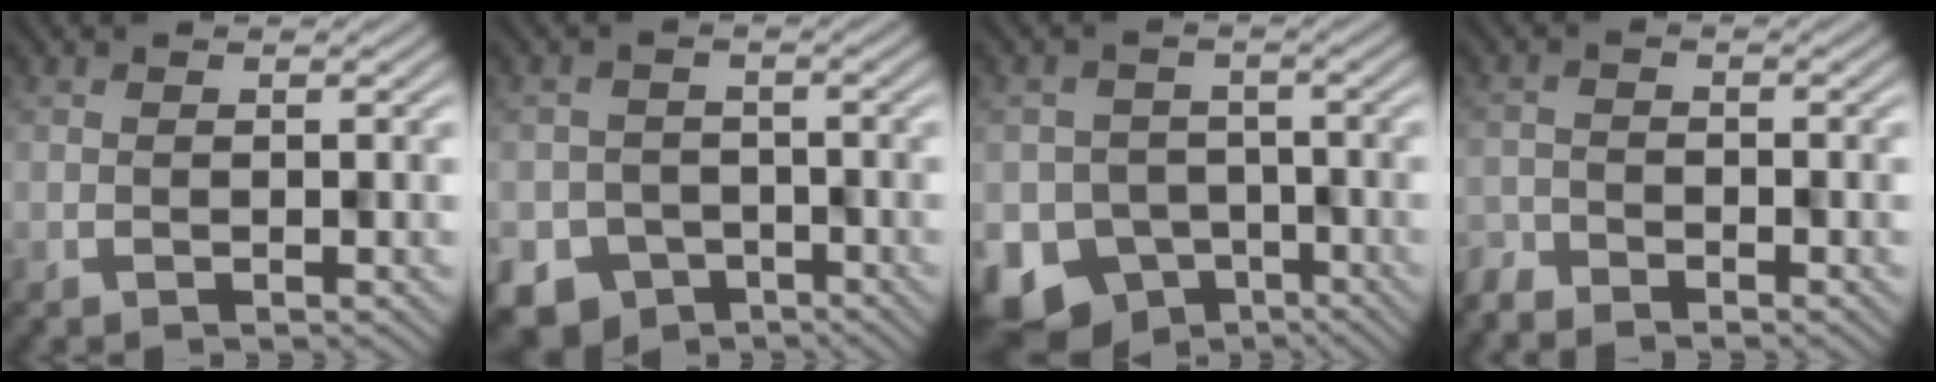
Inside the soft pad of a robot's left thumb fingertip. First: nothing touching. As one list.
[{"total": 7.2, "force": [-5.1, 5.0, 1.2], "torque": [-0.020, -0.018, -0.073]}, {"total": 11.6, "force": [-7.1, 8.9, 2.5], "torque": [-0.067, -0.043, -0.108]}, {"total": 2.3, "force": [-2.3, 0.2, -0.2], "torque": [0.004, -0.005, -0.052]}]